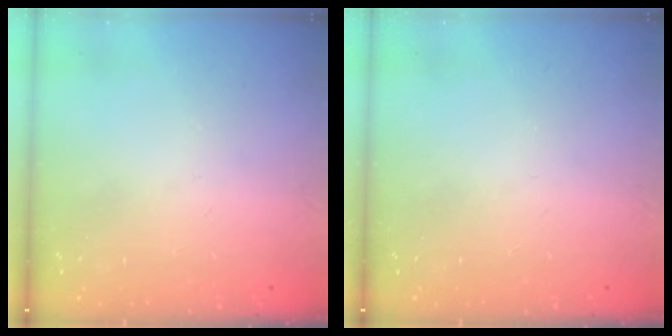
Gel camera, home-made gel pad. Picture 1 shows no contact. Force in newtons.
{"total": 0.0}